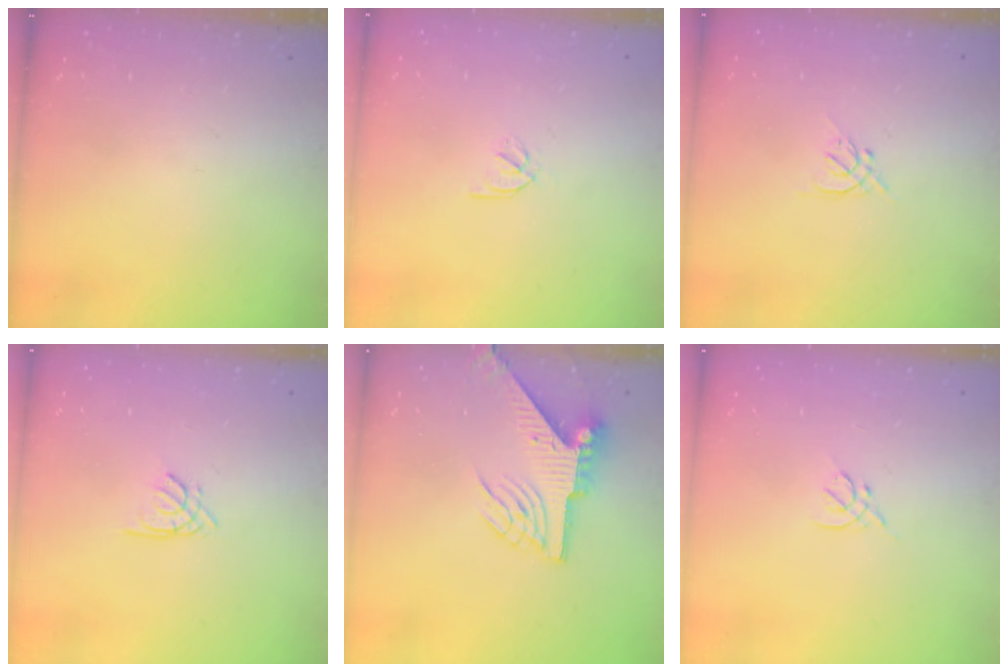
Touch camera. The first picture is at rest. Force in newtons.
{"total": 1.9, "press": 1.9, "slide": 0.3}
{"total": 1.3, "press": 1.2, "slide": 0.5}
{"total": 1.5, "press": 1.4, "slide": 0.4}
{"total": 7.3, "press": 7.3, "slide": 0.6}
{"total": 2.7, "press": 2.6, "slide": 0.8}